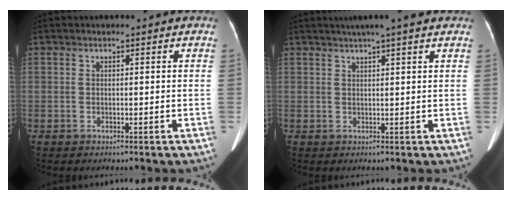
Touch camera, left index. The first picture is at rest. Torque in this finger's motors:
{"motor_torque": [0.08, -0.08, 0.02, 0.01]}